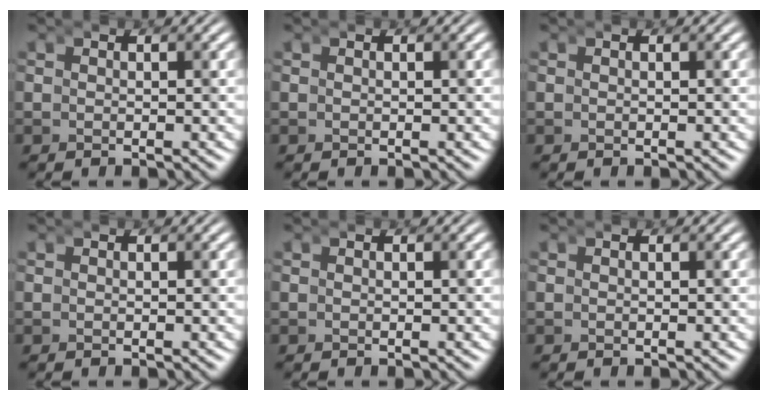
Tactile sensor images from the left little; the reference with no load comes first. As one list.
[{"total": 0.0}, {"total": 0.0}, {"total": 0.0}, {"total": 0.0}, {"total": 0.0}]